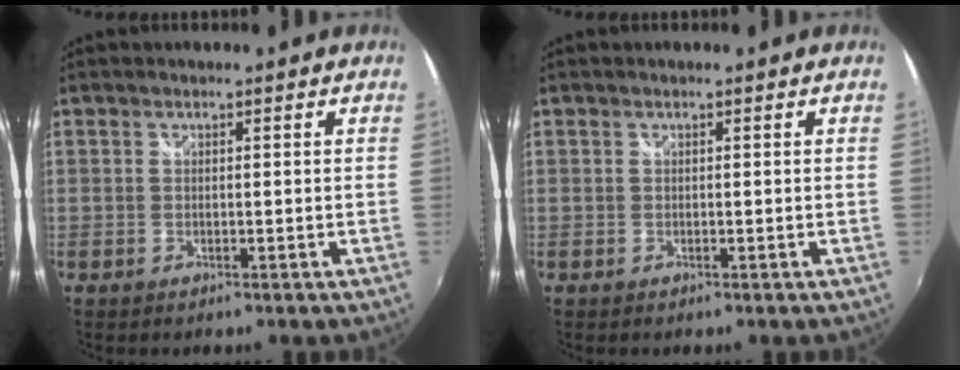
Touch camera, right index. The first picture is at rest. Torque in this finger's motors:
{"motor_torque": [0.00, 0.00, 0.00, 0.00]}